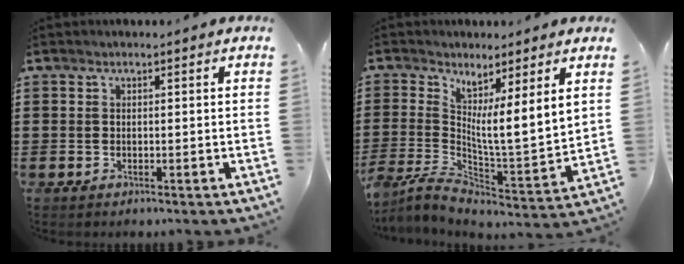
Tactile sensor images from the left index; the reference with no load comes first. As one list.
[{"total": 5.3, "force": [2.9, 0.0, 4.4], "torque": [-0.095, -0.038, 0.043]}]